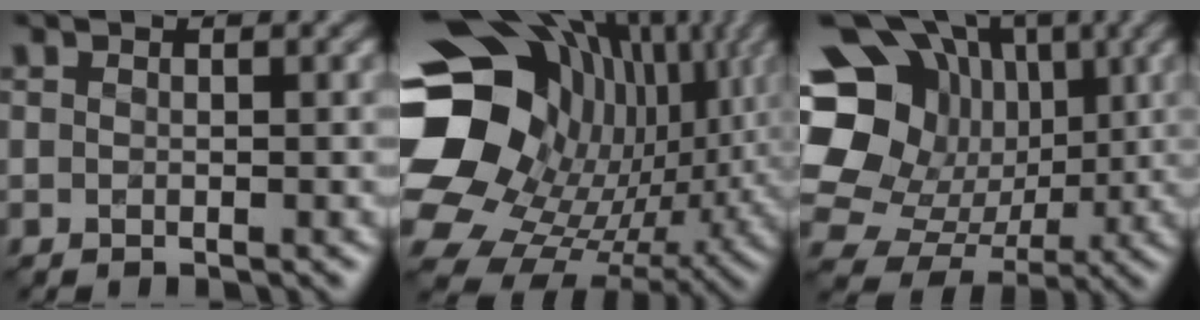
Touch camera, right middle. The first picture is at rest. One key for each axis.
{"total": 20.4, "fx": 3.5, "fy": 16.3, "fz": 11.7, "tx": -0.234, "ty": -0.002, "tz": 0.072}
{"total": 17.6, "fx": 3.5, "fy": 15.6, "fz": 7.5, "tx": -0.171, "ty": 0.052, "tz": 0.045}